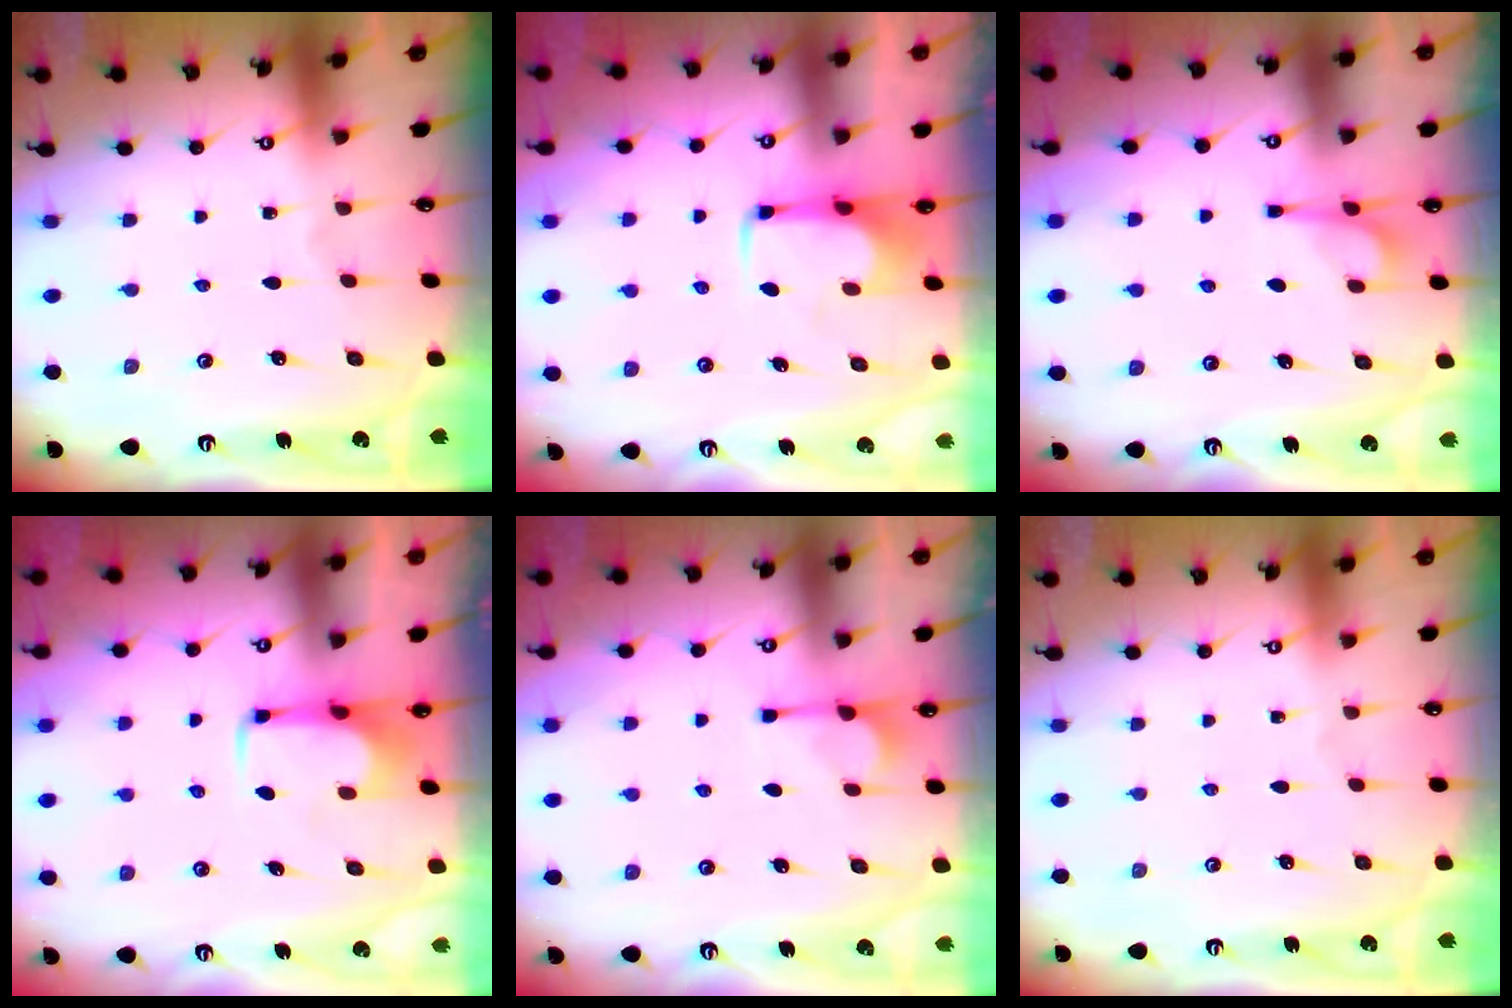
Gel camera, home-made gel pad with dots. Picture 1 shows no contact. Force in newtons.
{"total": 1.6, "press": 1.5, "slide": 0.3}
{"total": 5.5, "press": 5.5, "slide": 0.7}
{"total": 2.1, "press": 2.0, "slide": 0.4}
{"total": 0.8, "press": 0.1, "slide": 0.8}
{"total": 0.0}